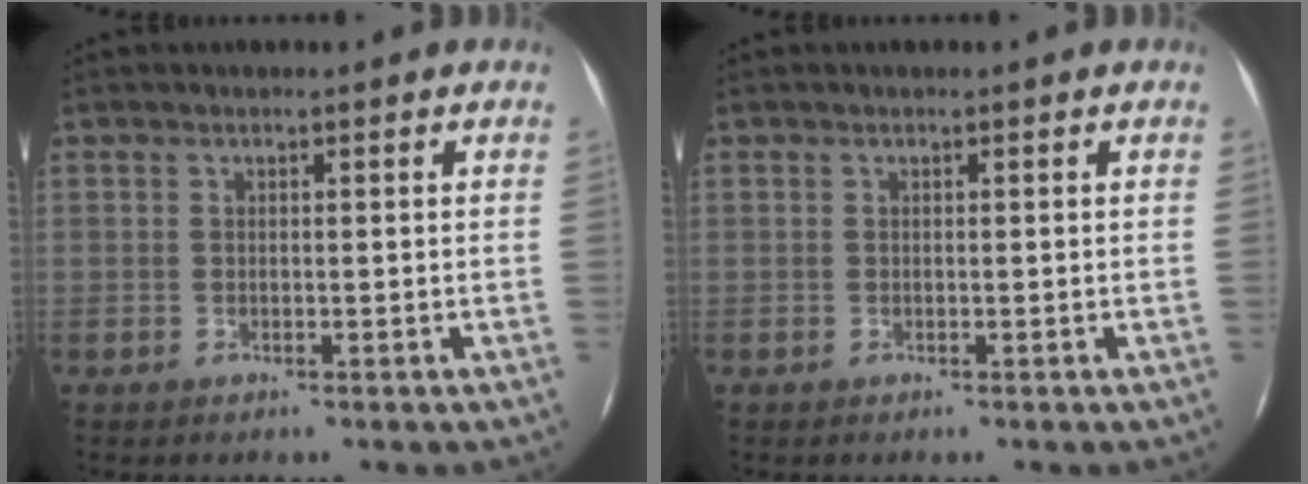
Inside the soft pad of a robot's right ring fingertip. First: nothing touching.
{"total": 0.0}